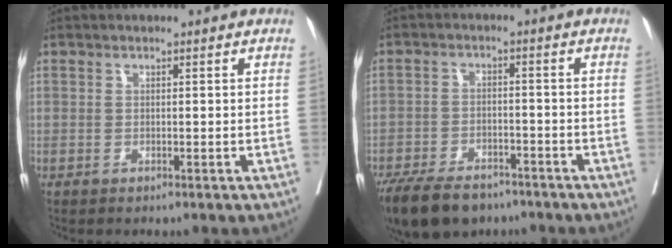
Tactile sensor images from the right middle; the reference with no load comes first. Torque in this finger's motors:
{"motor_torque": [0.84, -0.82, 0.38, 0.06]}